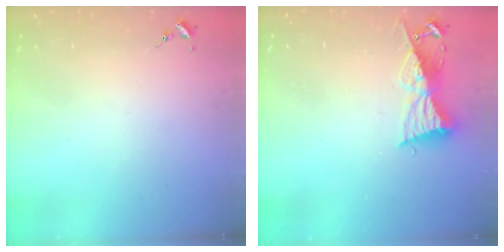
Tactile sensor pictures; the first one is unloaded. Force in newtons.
{"total": 9.2, "press": 9.2, "slide": 0.3}